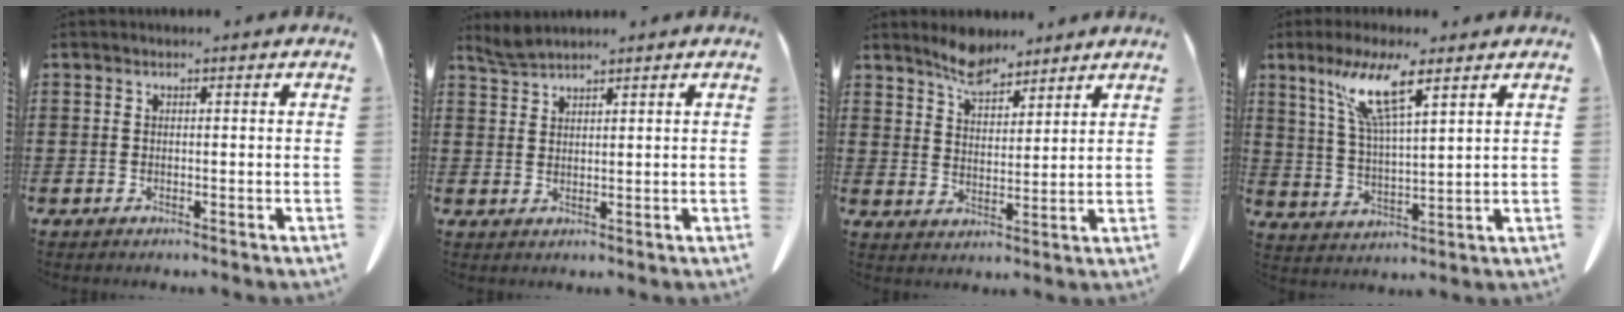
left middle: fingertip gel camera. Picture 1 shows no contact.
{"total": 2.0, "force": [1.9, 0.0, 0.5], "torque": [-0.016, 0.003, 0.037]}
{"total": 5.9, "force": [5.3, 1.8, 1.8], "torque": [-0.050, -0.011, 0.100]}
{"total": 9.3, "force": [5.9, 1.4, 7.1], "torque": [-0.153, -0.004, 0.101]}